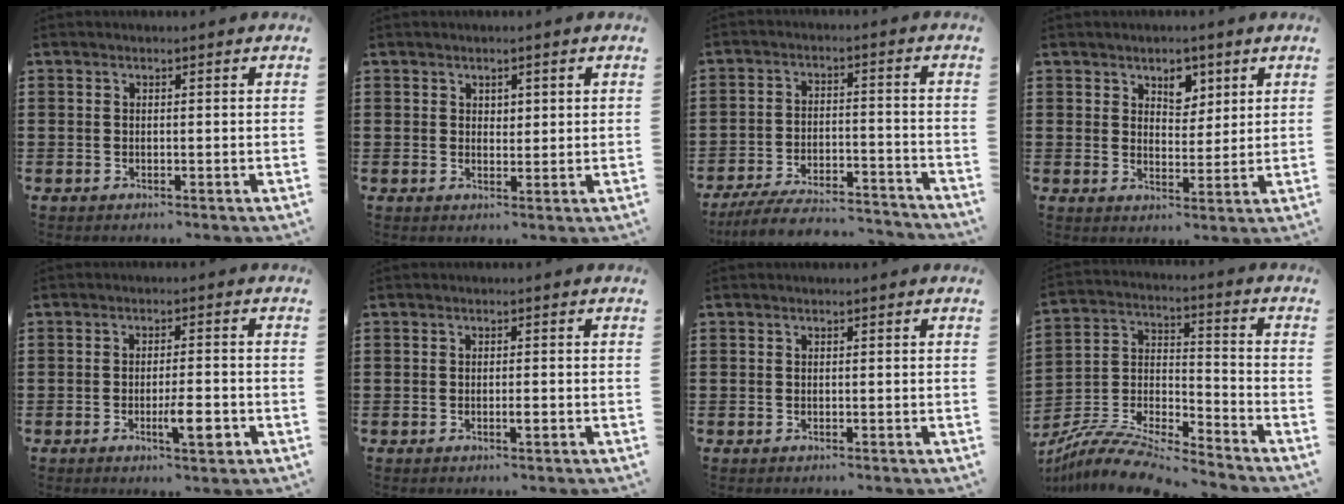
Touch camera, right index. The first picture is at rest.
{"total": 1.3, "force": [0.9, 0.8, 0.4], "torque": [-0.009, 0.004, 0.018]}
{"total": 6.9, "force": [-6.5, 0.7, 2.2], "torque": [-0.042, 0.003, -0.125]}
{"total": 4.3, "force": [2.8, 2.8, 1.6], "torque": [-0.028, 0.007, 0.048]}
{"total": 5.2, "force": [-2.0, 1.1, 4.6], "torque": [-0.078, -0.002, -0.034]}
{"total": 1.1, "force": [-0.5, 0.3, 0.9], "torque": [-0.018, -0.002, -0.007]}
{"total": 0.0}
{"total": 9.0, "force": [-8.5, 0.9, 2.8], "torque": [-0.063, 0.002, -0.174]}